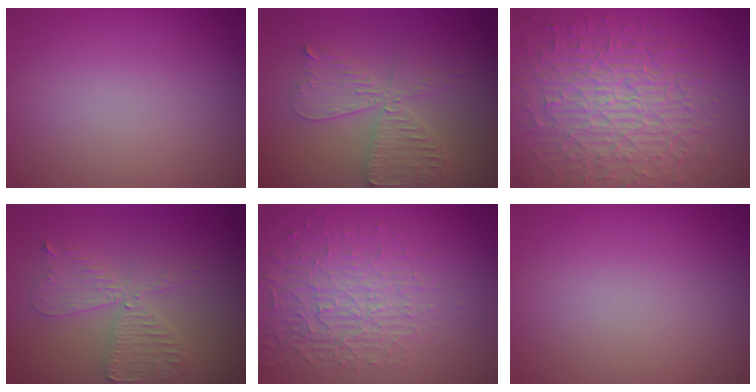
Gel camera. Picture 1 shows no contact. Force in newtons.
{"total": 4.1, "press": 3.4, "slide": 2.2}
{"total": 8.8, "press": 6.1, "slide": 6.3}
{"total": 3.6, "press": 3.1, "slide": 1.9}
{"total": 5.5, "press": 3.2, "slide": 4.5}
{"total": 0.0}